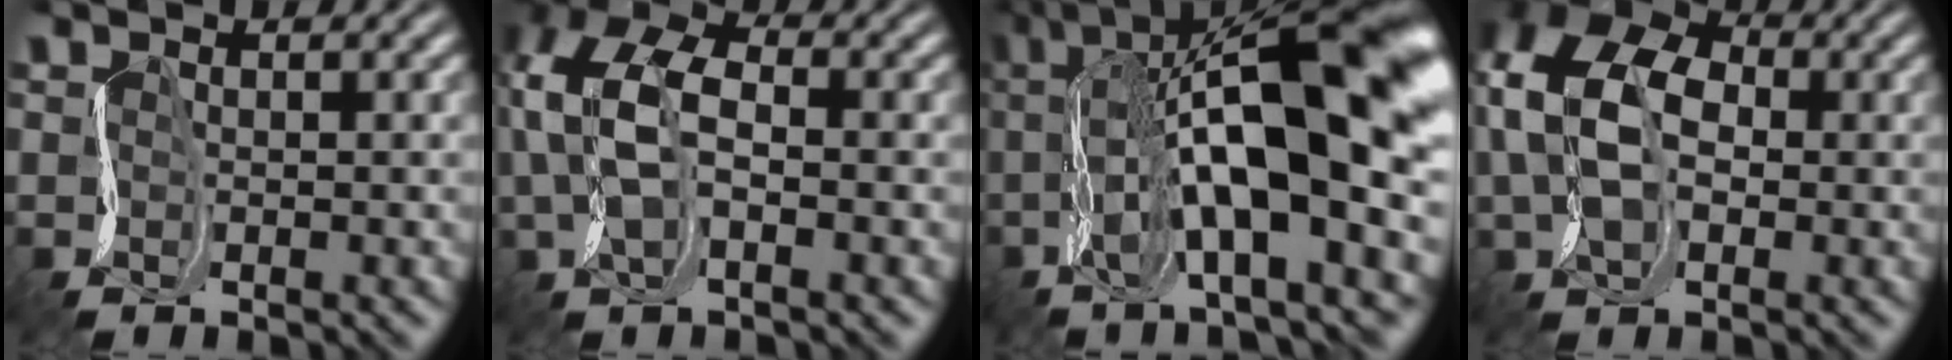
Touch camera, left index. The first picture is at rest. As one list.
[{"total": 8.3, "force": [0.4, 4.9, 6.7], "torque": [-0.158, 0.011, -0.001]}, {"total": 16.6, "force": [1.0, 5.4, 15.7], "torque": [-0.249, 0.021, 0.008]}, {"total": 9.5, "force": [0.9, 6.4, 6.9], "torque": [-0.152, 0.010, 0.008]}]